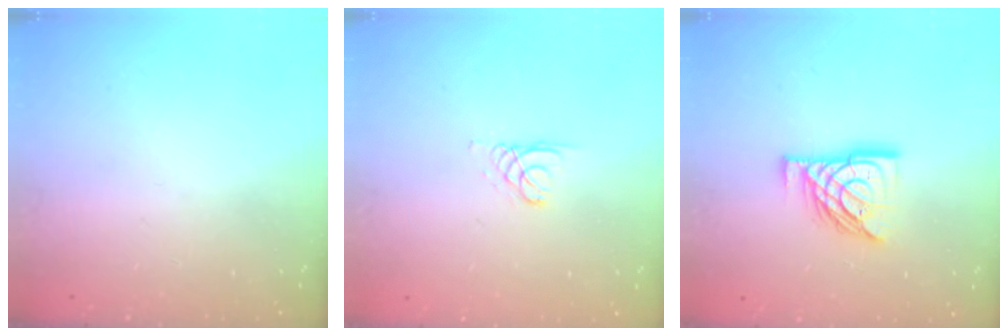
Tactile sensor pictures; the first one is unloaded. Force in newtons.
{"total": 1.3, "press": 1.3, "slide": 0.1}
{"total": 13.2, "press": 13.2, "slide": 1.1}